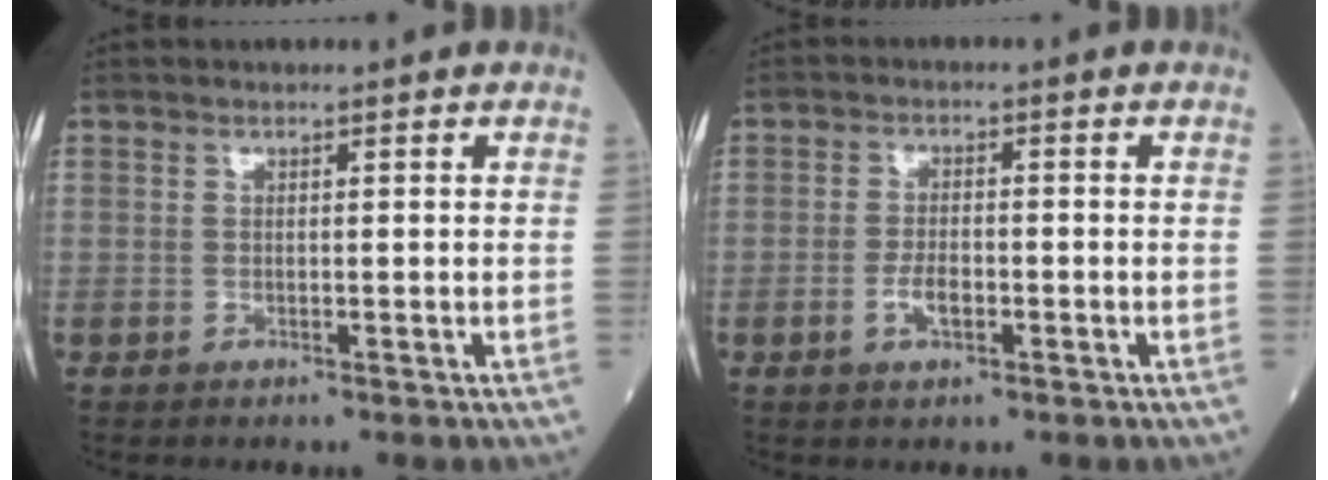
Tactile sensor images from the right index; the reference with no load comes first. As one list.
[{"total": 3.2, "force": [-1.2, 1.3, 2.7], "torque": [-0.051, 0.003, -0.021]}]